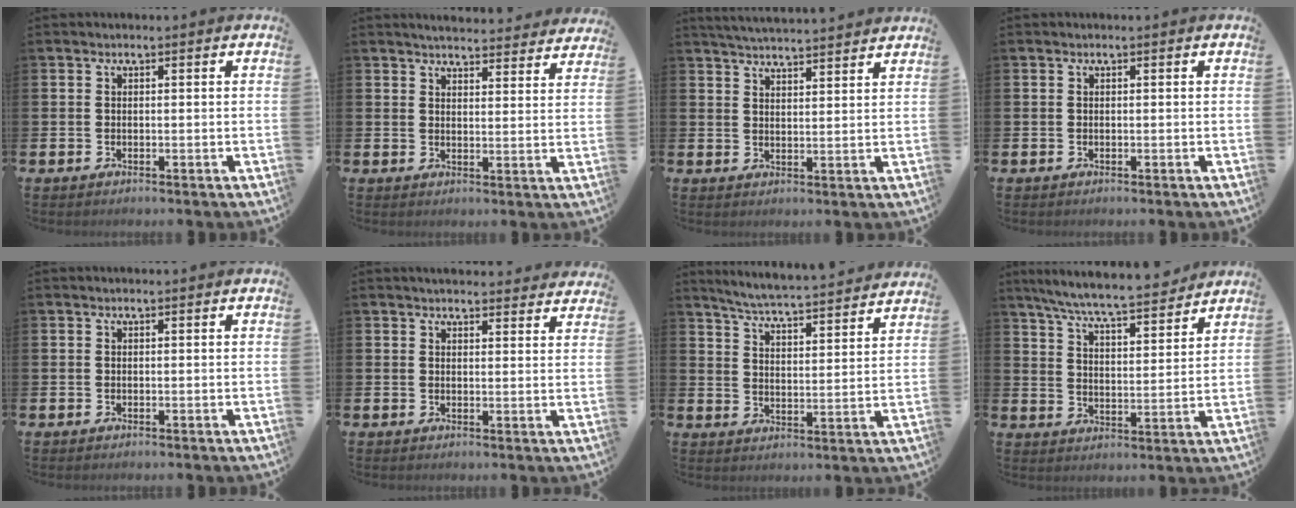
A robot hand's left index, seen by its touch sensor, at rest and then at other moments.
{"total": 4.5, "force": [4.4, 0.5, 0.5], "torque": [-0.009, -0.030, 0.077]}
{"total": 4.3, "force": [4.3, -0.3, 0.2], "torque": [-0.018, -0.023, 0.078]}
{"total": 0.0}
{"total": 0.0}
{"total": 3.3, "force": [3.2, 0.3, 0.0], "torque": [-0.003, -0.018, 0.059]}
{"total": 6.0, "force": [5.9, -0.2, 1.2], "torque": [-0.049, -0.046, 0.102]}
{"total": 7.7, "force": [7.3, 0.3, 2.6], "torque": [-0.078, -0.049, 0.127]}